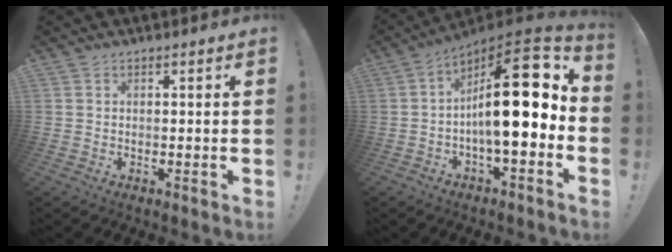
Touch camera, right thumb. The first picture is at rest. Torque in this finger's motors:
{"motor_torque": [0.69, 1.46, 2.08, -0.69, 0.17]}